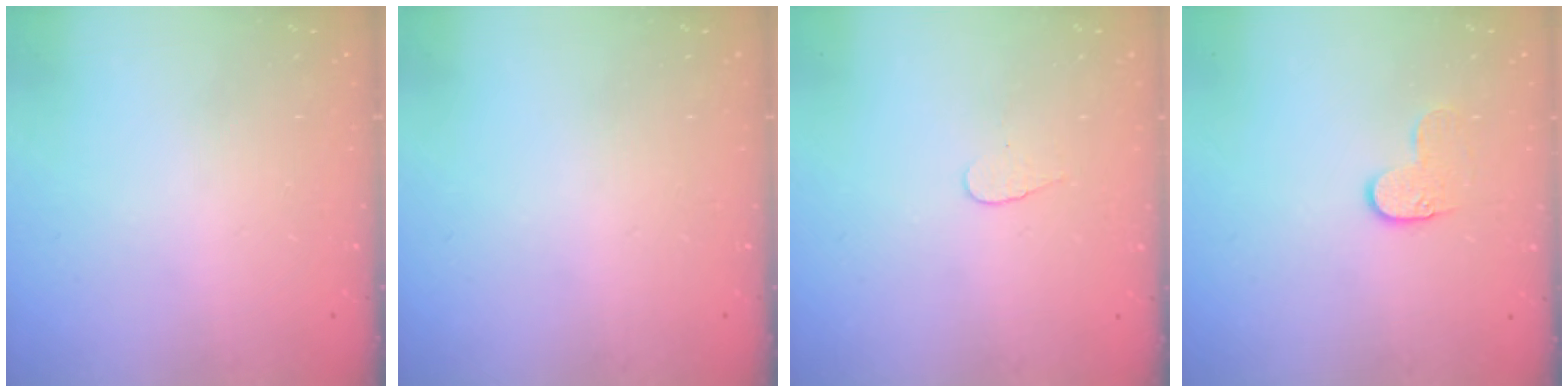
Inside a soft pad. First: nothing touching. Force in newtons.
{"total": 0.0}
{"total": 3.7, "press": 3.7, "slide": 0.4}
{"total": 5.4, "press": 5.4, "slide": 0.3}